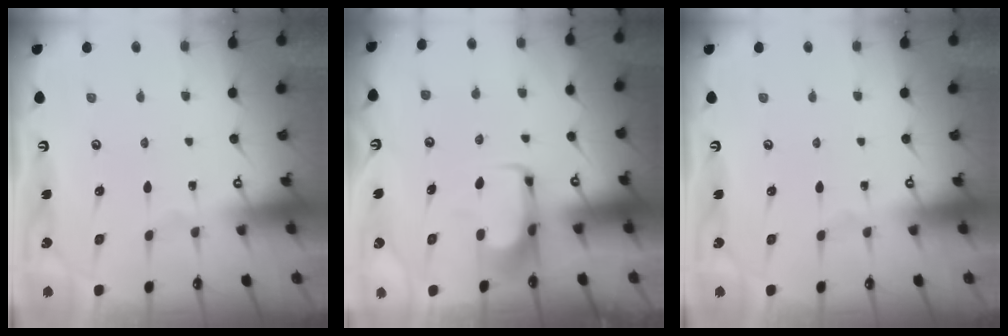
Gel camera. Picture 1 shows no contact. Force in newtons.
{"total": 6.6, "press": 6.4, "slide": 1.6}
{"total": 0.0}